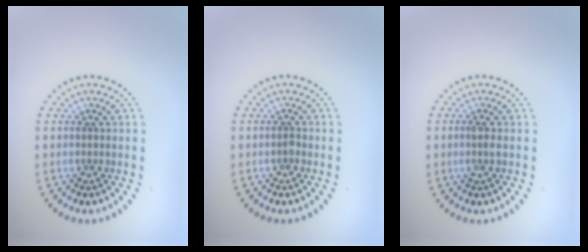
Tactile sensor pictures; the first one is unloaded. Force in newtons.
{"total": 0.6, "press": 0.4, "slide": 0.4}
{"total": 1.0, "press": 0.9, "slide": 0.5}